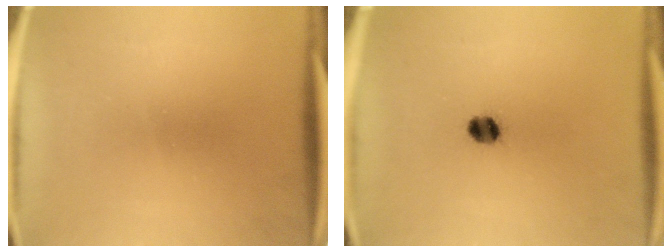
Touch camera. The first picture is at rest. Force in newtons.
{"total": 3.8}